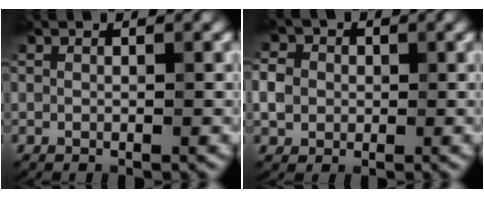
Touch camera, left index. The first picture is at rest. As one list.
[{"total": 3.1, "force": [0.1, 2.8, 1.3], "torque": [-0.026, 0.006, -0.001]}]